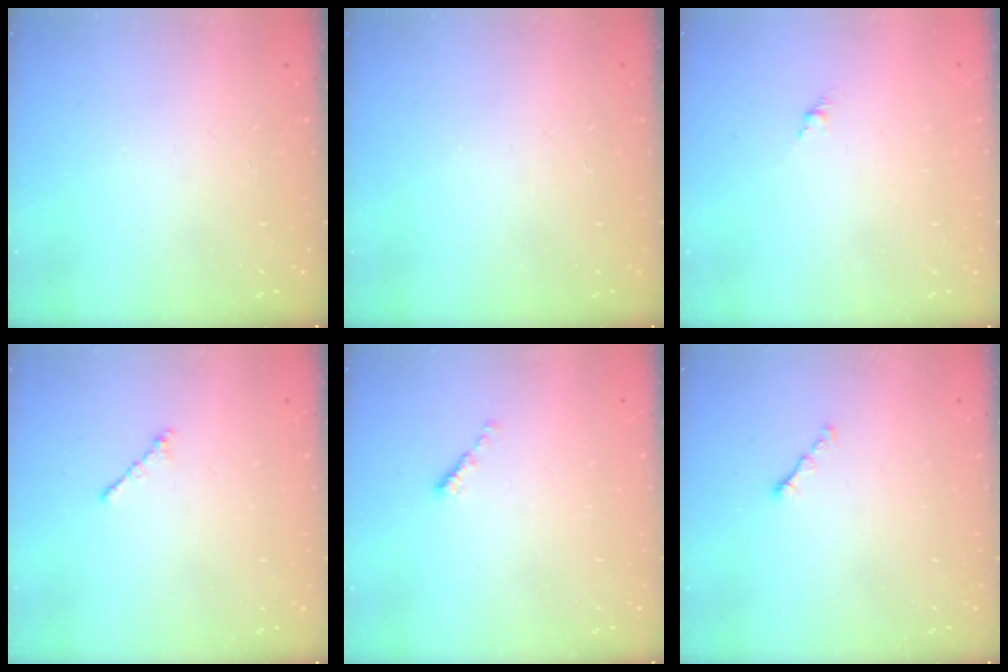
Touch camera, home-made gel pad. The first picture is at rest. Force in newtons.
{"total": 0.0}
{"total": 1.5, "press": 1.4, "slide": 0.6}
{"total": 0.9, "press": 0.7, "slide": 0.5}
{"total": 0.0}
{"total": 0.8, "press": 0.6, "slide": 0.4}